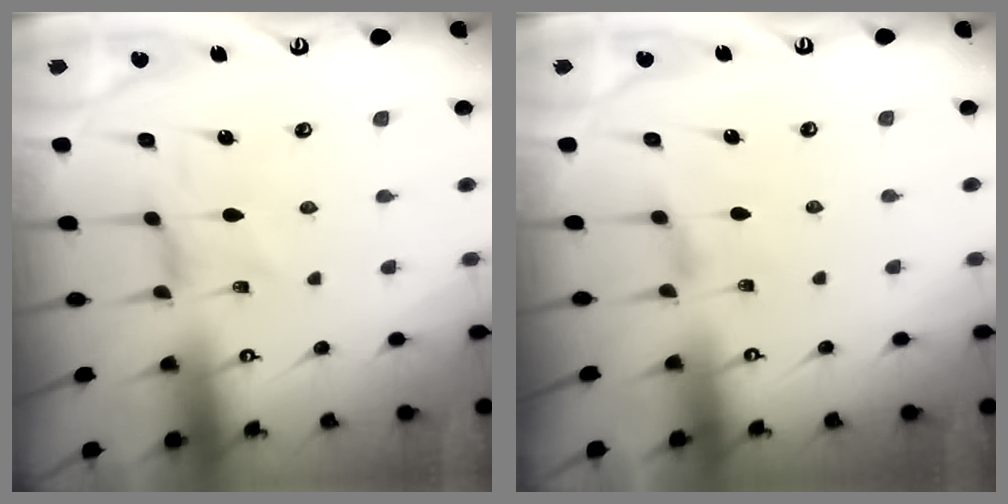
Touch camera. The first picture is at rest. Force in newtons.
{"total": 3.5, "press": 3.4, "slide": 0.5}